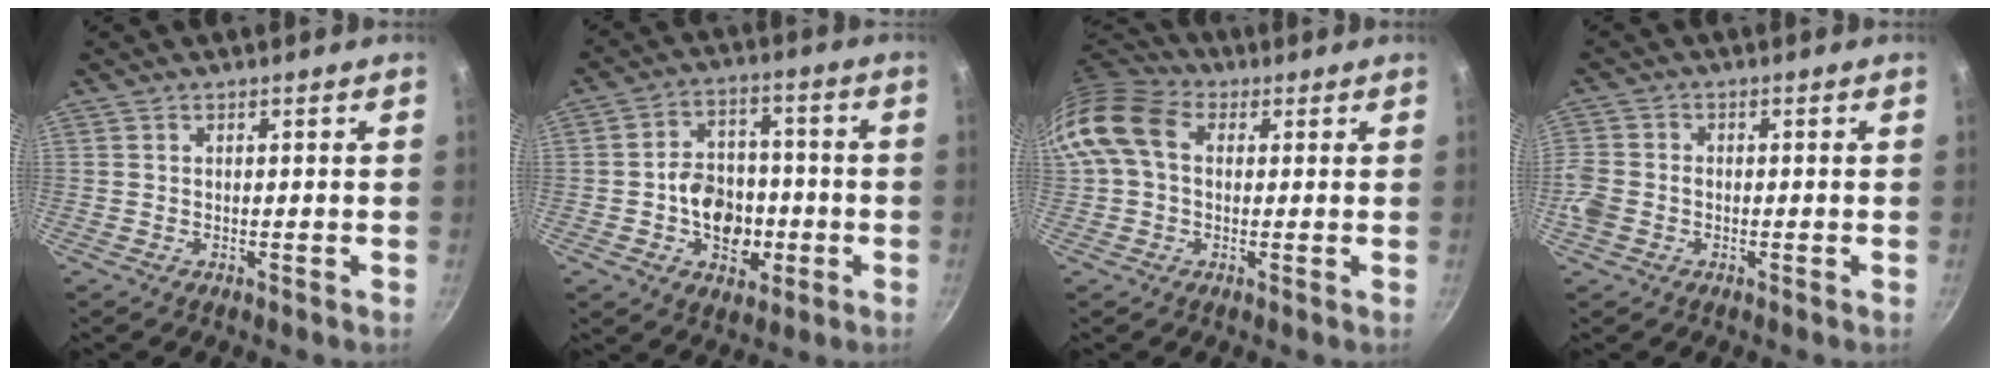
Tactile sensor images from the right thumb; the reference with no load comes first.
{"total": 11.9, "force": [-2.7, 9.0, 7.2], "torque": [-0.073, 0.027, -0.043]}
{"total": 11.2, "force": [1.8, 8.2, 7.4], "torque": [-0.127, 0.023, 0.013]}
{"total": 5.8, "force": [-1.9, 4.5, 3.1], "torque": [-0.073, 0.011, -0.048]}